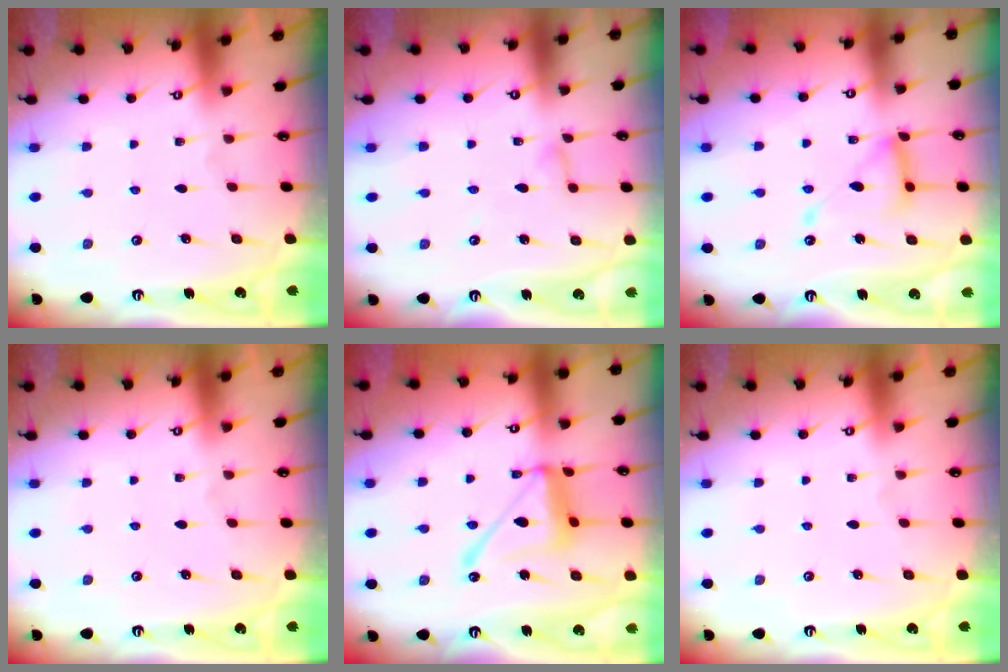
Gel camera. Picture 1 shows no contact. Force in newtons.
{"total": 2.9, "press": 2.9, "slide": 0.3}
{"total": 13.8, "press": 13.7, "slide": 1.3}
{"total": 0.0}
{"total": 15.1, "press": 15.0, "slide": 1.3}
{"total": 0.0}